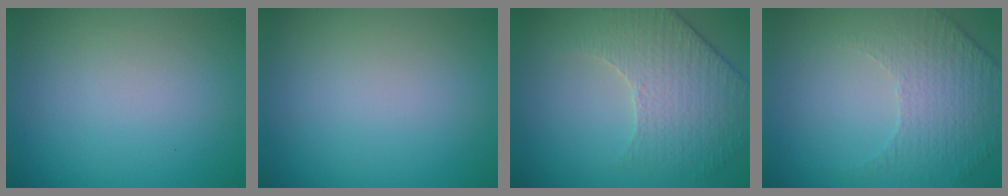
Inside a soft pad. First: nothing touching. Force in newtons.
{"total": 0.0}
{"total": 4.3, "press": 4.0, "slide": 1.5}
{"total": 5.0, "press": 3.3, "slide": 3.8}